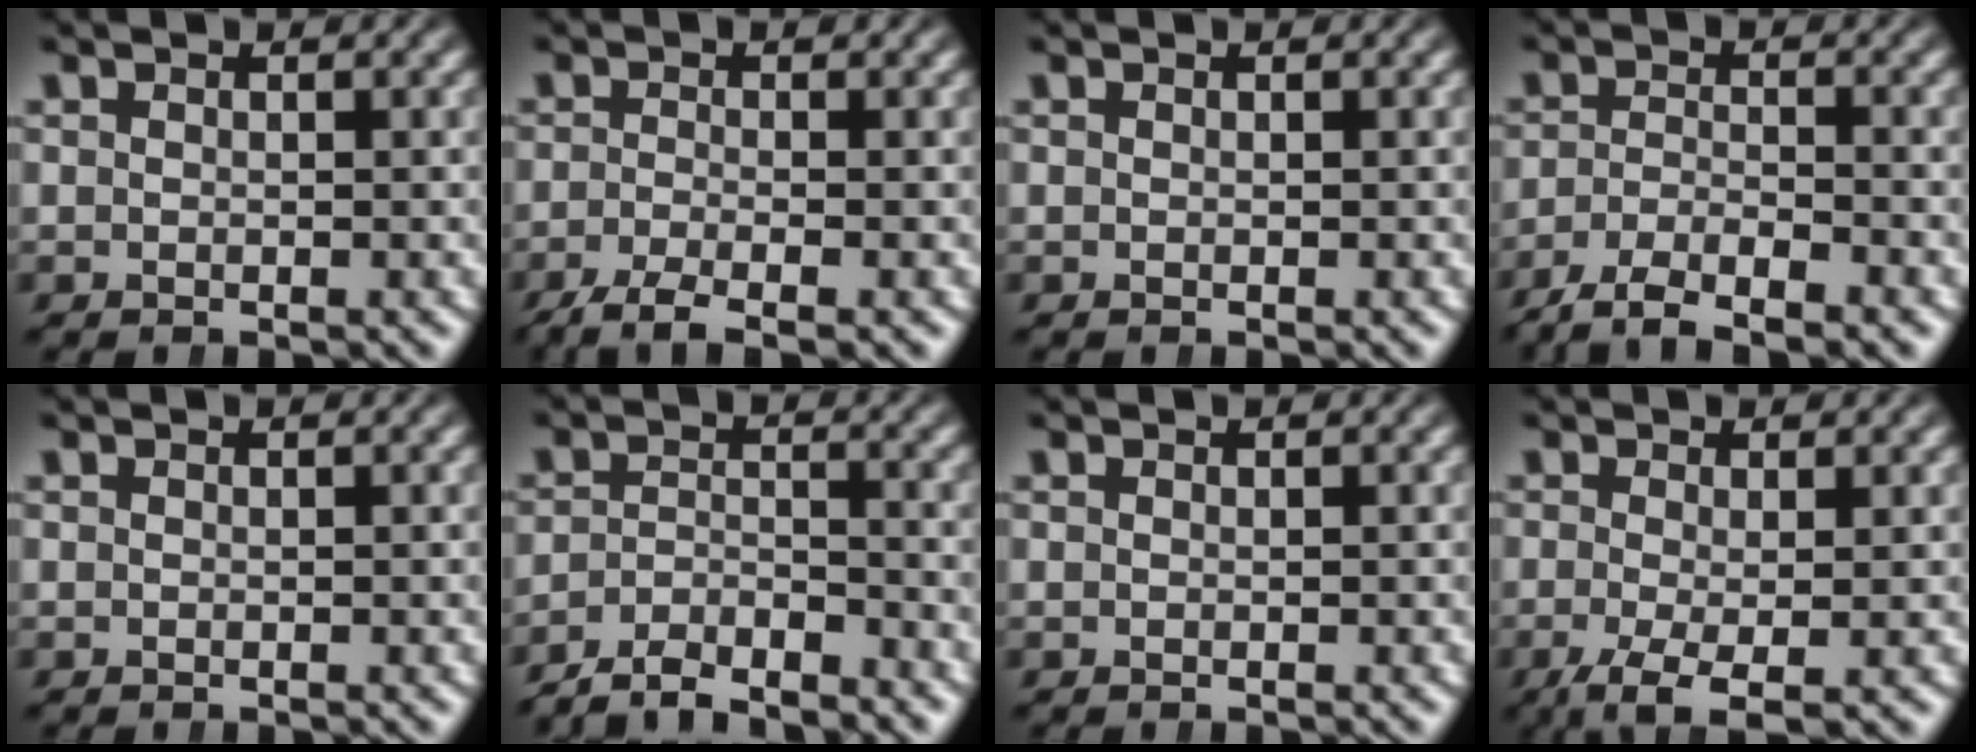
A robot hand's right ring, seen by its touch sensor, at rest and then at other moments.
{"total": 4.8, "force": [-3.5, 1.5, 2.8], "torque": [-0.051, -0.017, -0.051]}
{"total": 0.0}
{"total": 6.0, "force": [-4.7, 2.0, 3.1], "torque": [-0.044, -0.018, -0.069]}
{"total": 0.0}
{"total": 5.3, "force": [-4.7, 1.7, 1.7], "torque": [-0.022, -0.013, -0.079]}
{"total": 0.0}
{"total": 4.5, "force": [-2.8, 1.7, 3.0], "torque": [-0.072, -0.038, -0.029]}